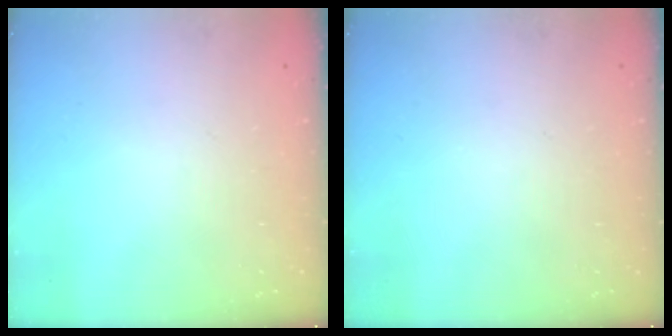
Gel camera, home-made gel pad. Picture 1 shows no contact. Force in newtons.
{"total": 0.0}